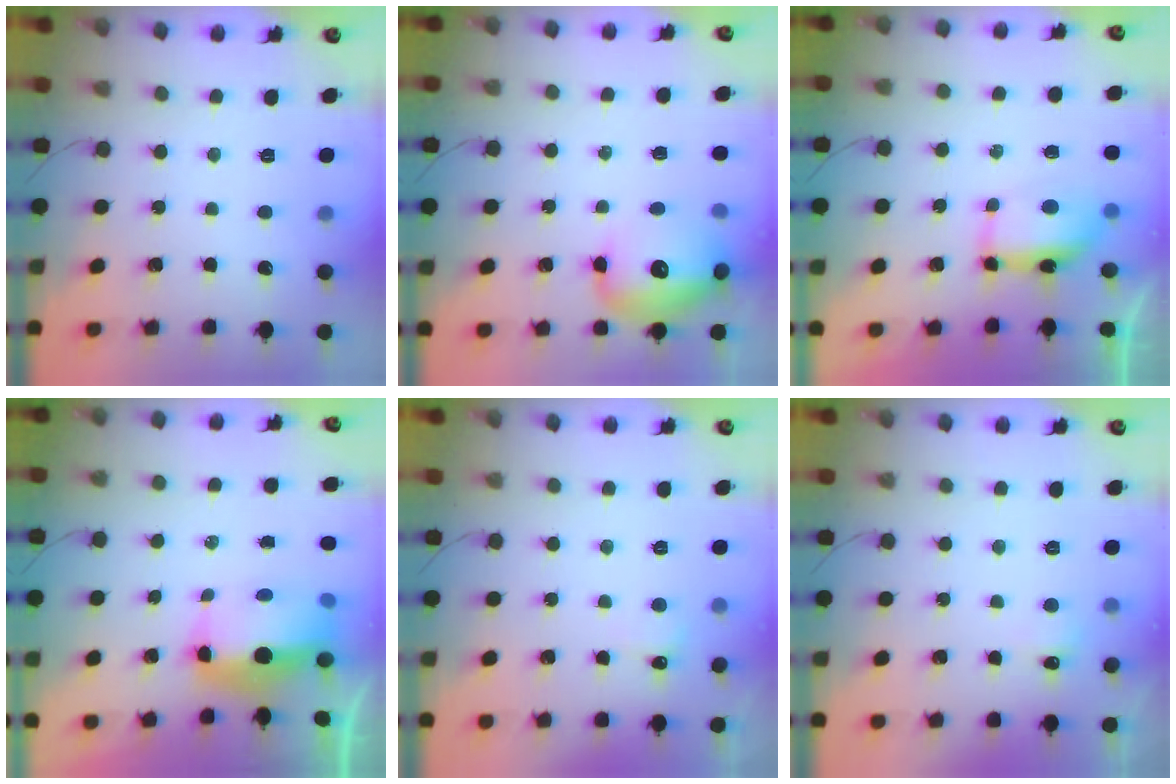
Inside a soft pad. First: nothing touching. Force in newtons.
{"total": 14.3, "press": 13.9, "slide": 3.1}
{"total": 11.3, "press": 8.9, "slide": 7.0}
{"total": 8.9, "press": 8.7, "slide": 1.8}
{"total": 3.9, "press": 3.8, "slide": 1.1}
{"total": 4.7, "press": 4.4, "slide": 1.4}